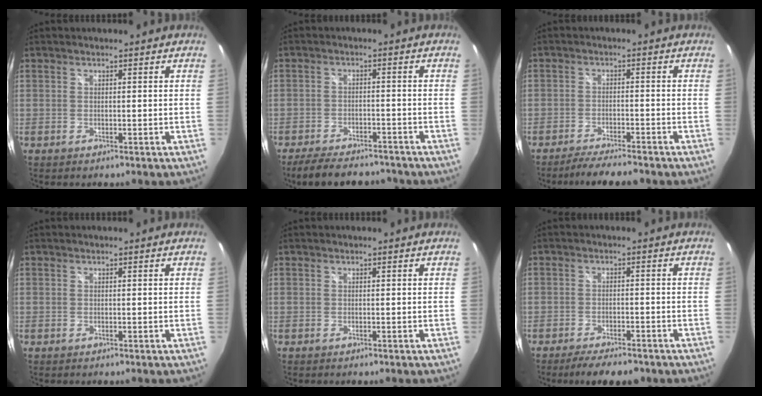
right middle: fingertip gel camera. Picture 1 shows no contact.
{"total": 10.7, "force": [-9.1, 3.5, 4.5], "torque": [-0.102, -0.011, -0.137]}
{"total": 6.2, "force": [-5.6, 0.5, 2.5], "torque": [-0.064, -0.004, -0.094]}
{"total": 0.0}
{"total": 0.0}
{"total": 6.6, "force": [-5.4, 2.0, 3.2], "torque": [-0.072, -0.008, -0.087]}